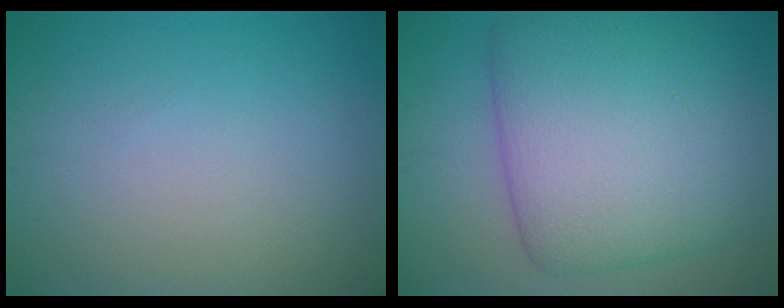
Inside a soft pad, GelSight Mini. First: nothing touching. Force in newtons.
{"total": 11.1, "press": 11.1, "slide": 0.3}